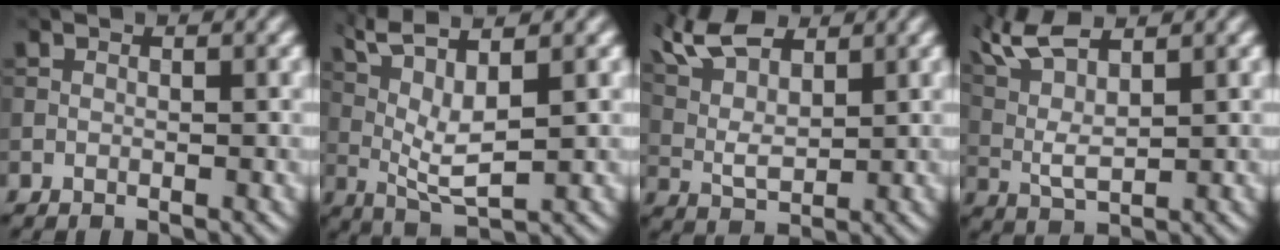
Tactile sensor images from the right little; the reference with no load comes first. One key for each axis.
{"total": 4.9, "fx": 1.9, "fy": 0.4, "fz": 4.5, "tx": -0.101, "ty": 0.007, "tz": 0.062}
{"total": 5.1, "fx": 3.6, "fy": 1.8, "fz": 3.2, "tx": -0.091, "ty": 0.016, "tz": 0.089}
{"total": 4.9, "fx": 3.2, "fy": 0.8, "fz": 3.6, "tx": -0.095, "ty": 0.015, "tz": 0.086}